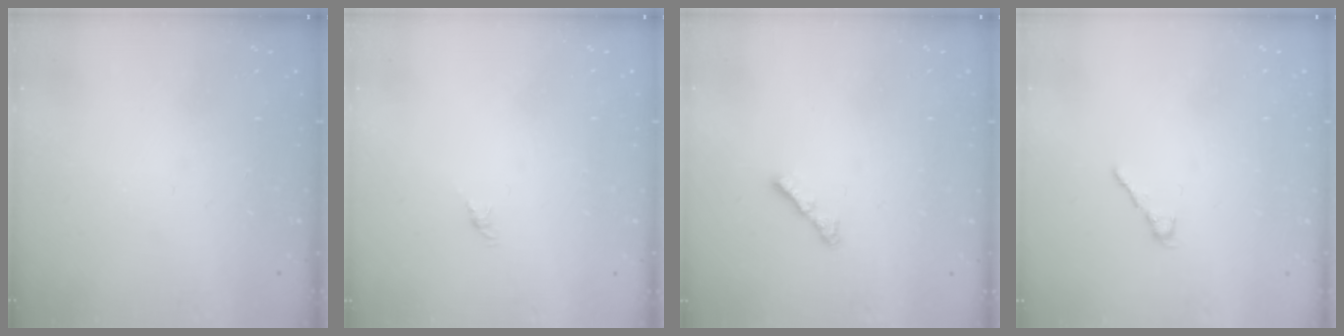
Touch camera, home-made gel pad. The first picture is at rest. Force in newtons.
{"total": 0.0}
{"total": 3.0, "press": 2.9, "slide": 0.6}
{"total": 1.7, "press": 1.5, "slide": 0.6}